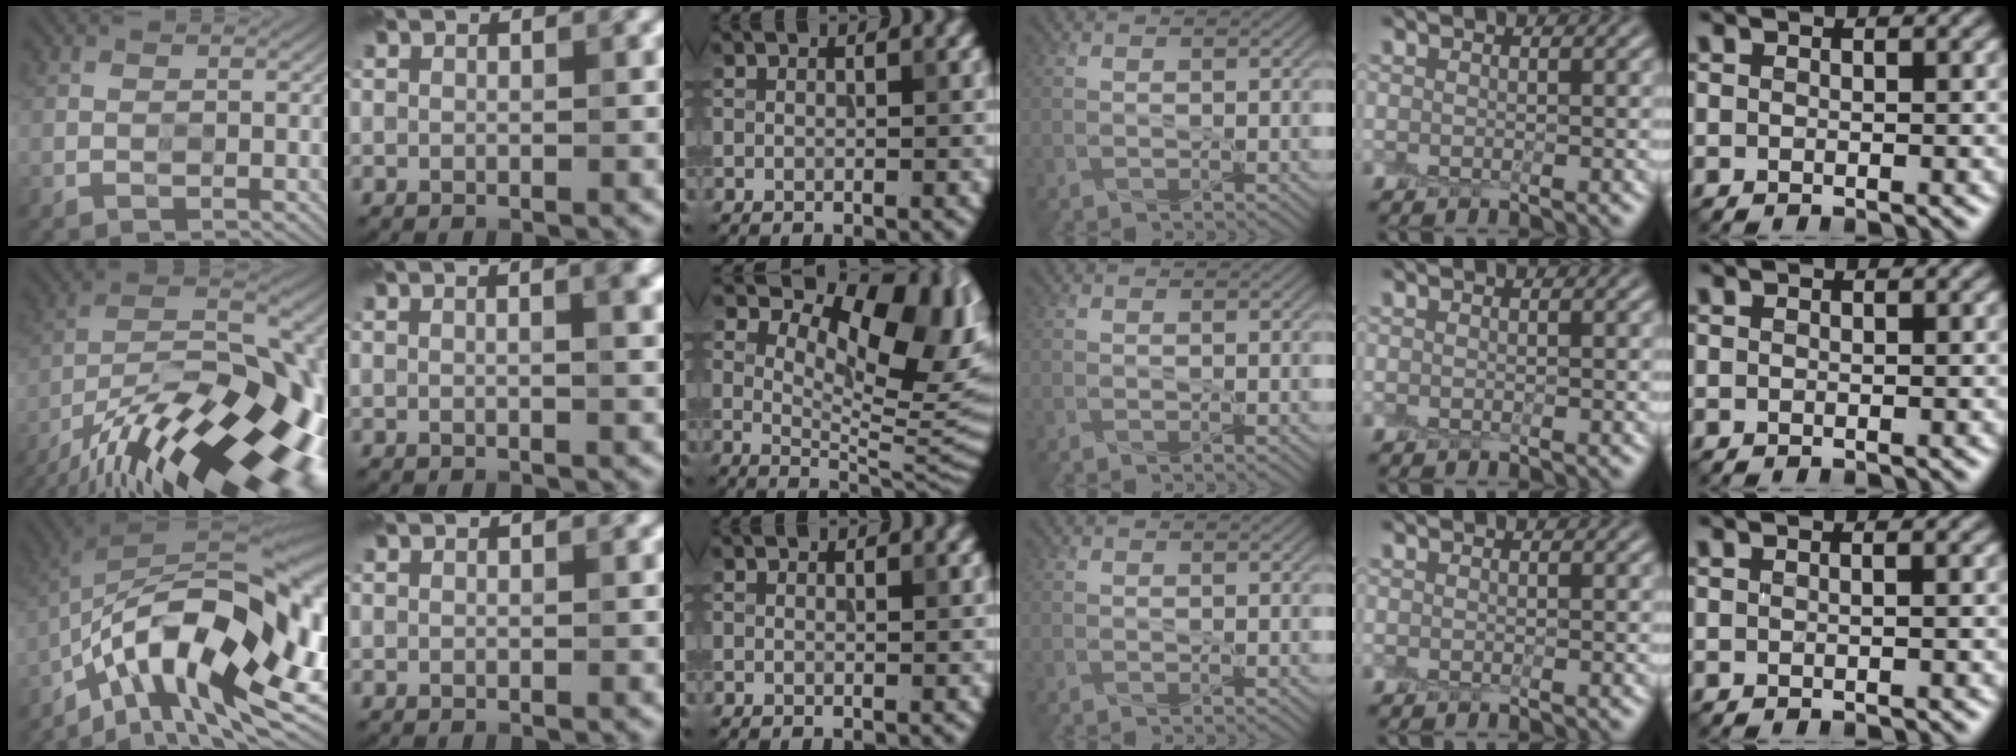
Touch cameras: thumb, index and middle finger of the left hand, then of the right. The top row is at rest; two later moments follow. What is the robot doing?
{"motion": "peel", "object": "cling film"}